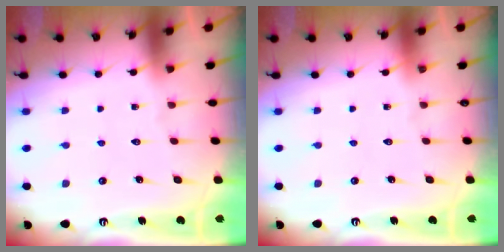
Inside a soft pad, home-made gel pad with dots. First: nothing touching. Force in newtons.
{"total": 0.0}